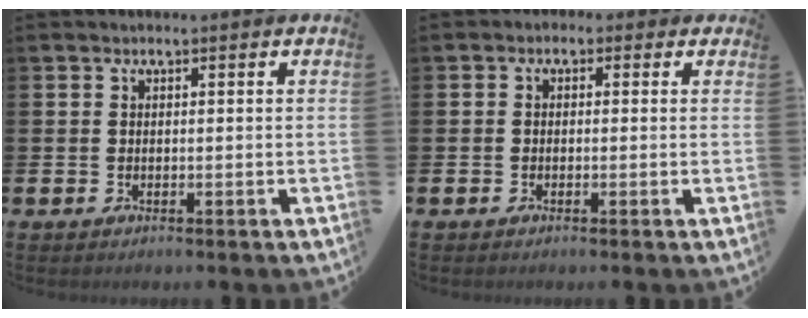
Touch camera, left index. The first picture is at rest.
{"total": 1.0, "force": [-0.6, 0.8, 0.3], "torque": [-0.008, 0.007, -0.014]}